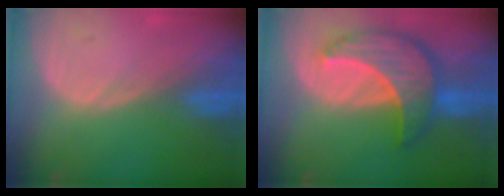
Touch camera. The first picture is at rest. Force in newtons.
{"total": 9.7, "press": 9.7, "slide": 0.7}